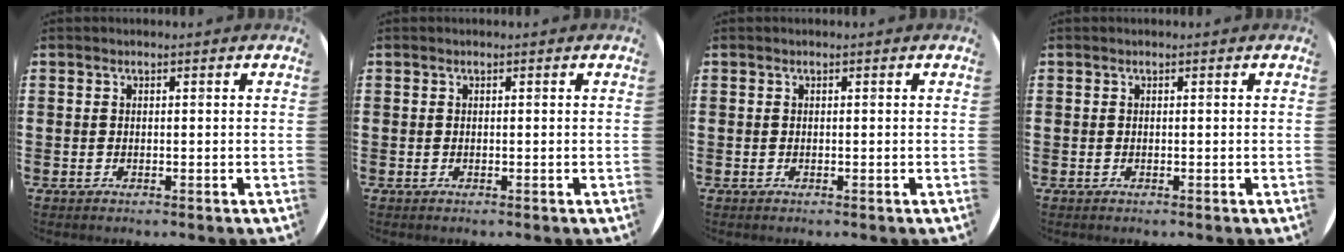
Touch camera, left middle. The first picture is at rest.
{"total": 0.0}
{"total": 0.0}
{"total": 0.0}